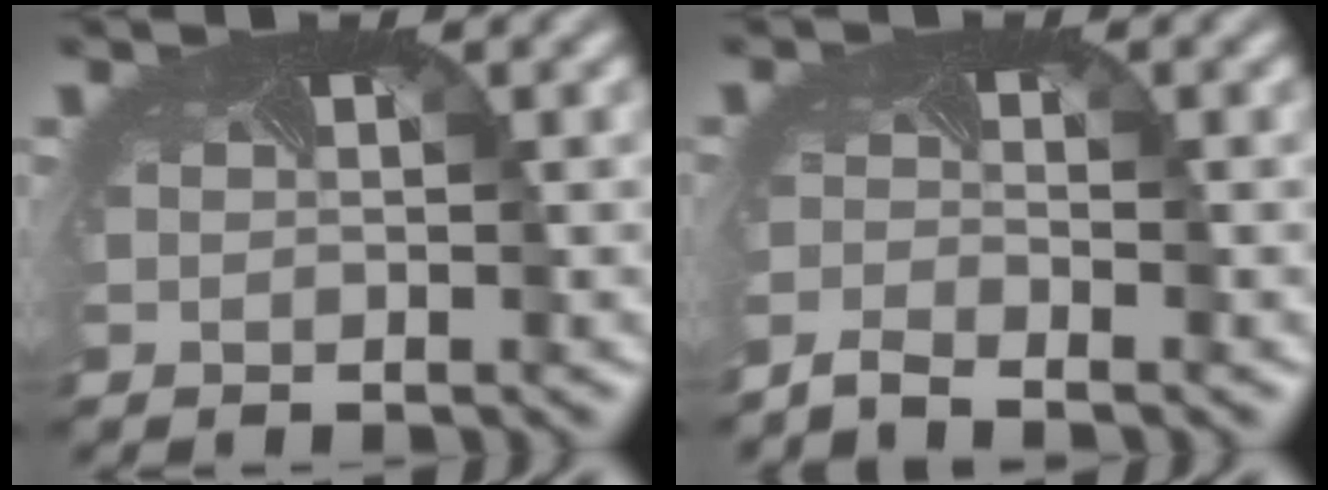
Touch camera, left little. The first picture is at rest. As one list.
[{"total": 2.1, "force": [-2.1, -0.2, 0.1], "torque": [-0.010, -0.014, -0.048]}]